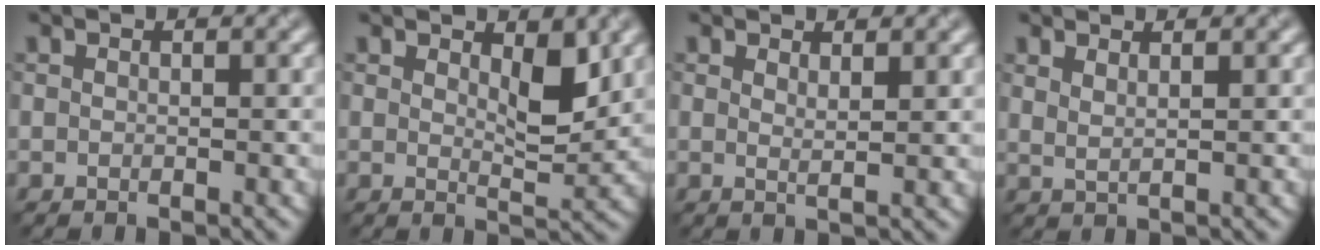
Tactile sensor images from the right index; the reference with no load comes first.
{"total": 2.6, "force": [1.4, 0.6, 2.1], "torque": [-0.030, -0.005, 0.026]}
{"total": 1.2, "force": [0.9, 0.2, 0.6], "torque": [-0.004, 0.002, 0.019]}
{"total": 1.3, "force": [1.1, 0.3, 0.6], "torque": [-0.007, 0.002, 0.019]}